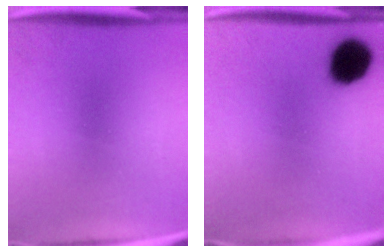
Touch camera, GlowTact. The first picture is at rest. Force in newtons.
{"total": 14.8}